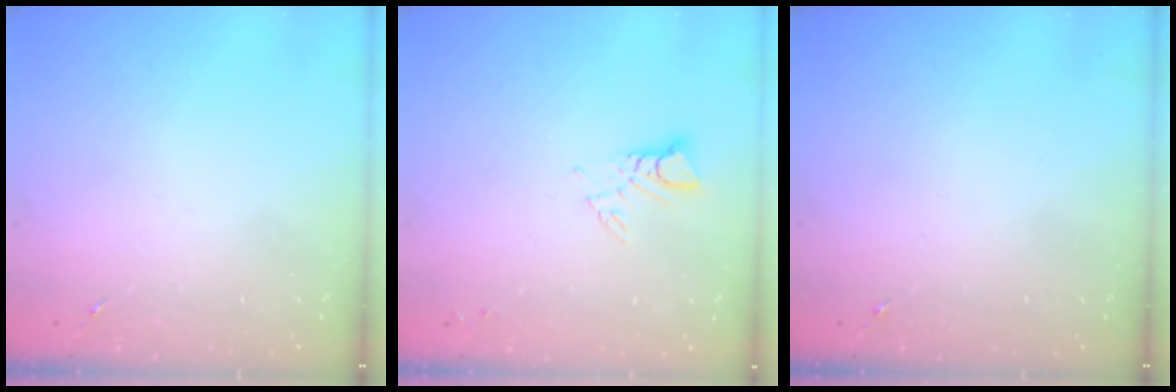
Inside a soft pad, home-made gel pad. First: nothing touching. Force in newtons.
{"total": 3.8, "press": 3.8, "slide": 0.2}
{"total": 0.0}